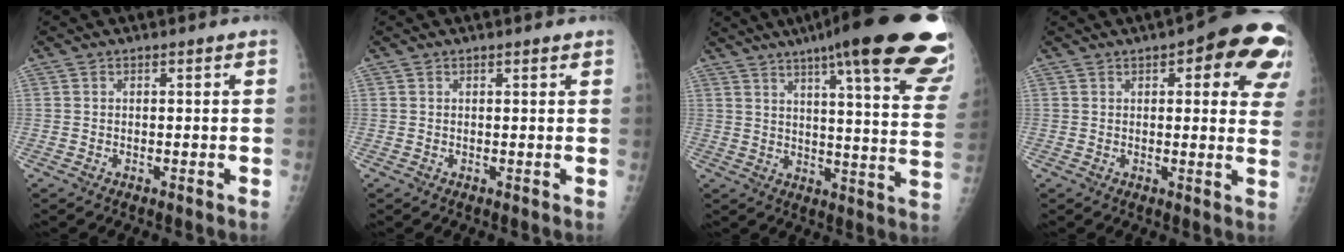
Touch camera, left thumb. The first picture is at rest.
{"total": 1.0, "force": [0.8, 0.2, 0.6], "torque": [-0.006, -0.001, 0.011]}
{"total": 29.9, "force": [20.2, 4.1, 21.7], "torque": [-0.232, -0.069, 0.256]}
{"total": 16.6, "force": [7.5, 5.8, 13.6], "torque": [-0.132, -0.017, 0.076]}